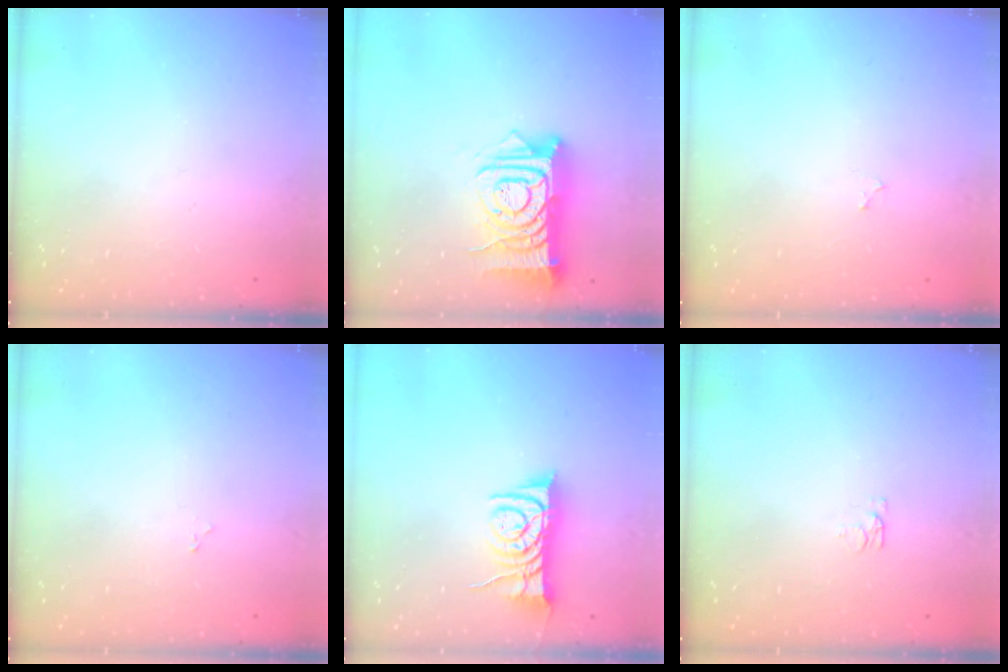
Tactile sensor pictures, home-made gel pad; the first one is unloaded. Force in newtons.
{"total": 14.5, "press": 14.4, "slide": 1.6}
{"total": 2.3, "press": 2.3, "slide": 0.2}
{"total": 1.9, "press": 1.9, "slide": 0.3}
{"total": 9.1, "press": 9.1, "slide": 0.5}
{"total": 4.1, "press": 4.1, "slide": 0.6}